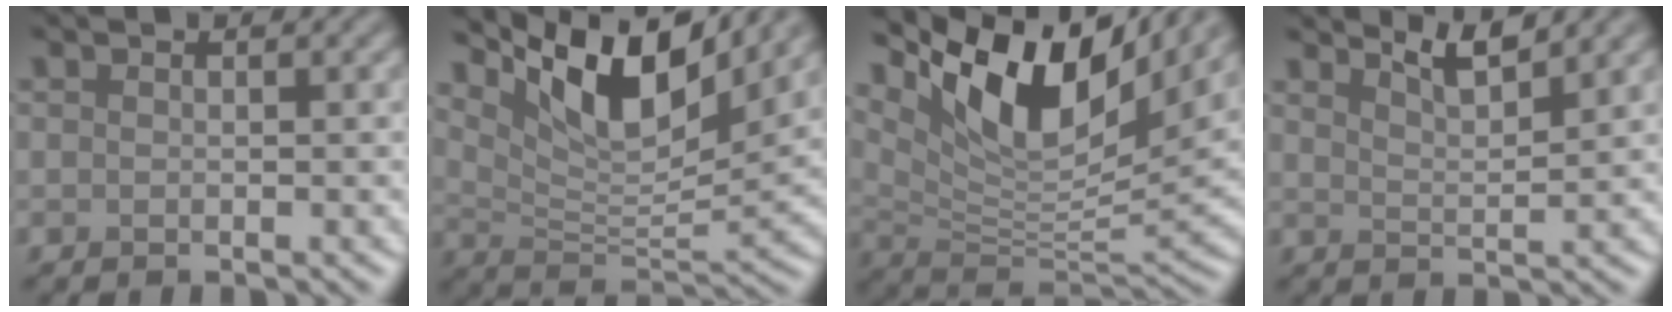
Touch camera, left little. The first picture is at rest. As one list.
[{"total": 9.7, "force": [6.3, 3.2, 6.6], "torque": [-0.114, 0.000, 0.117]}, {"total": 11.8, "force": [7.0, 4.6, 8.4], "torque": [-0.146, 0.002, 0.130]}, {"total": 3.1, "force": [2.6, 0.5, 1.6], "torque": [-0.017, 0.002, 0.044]}]